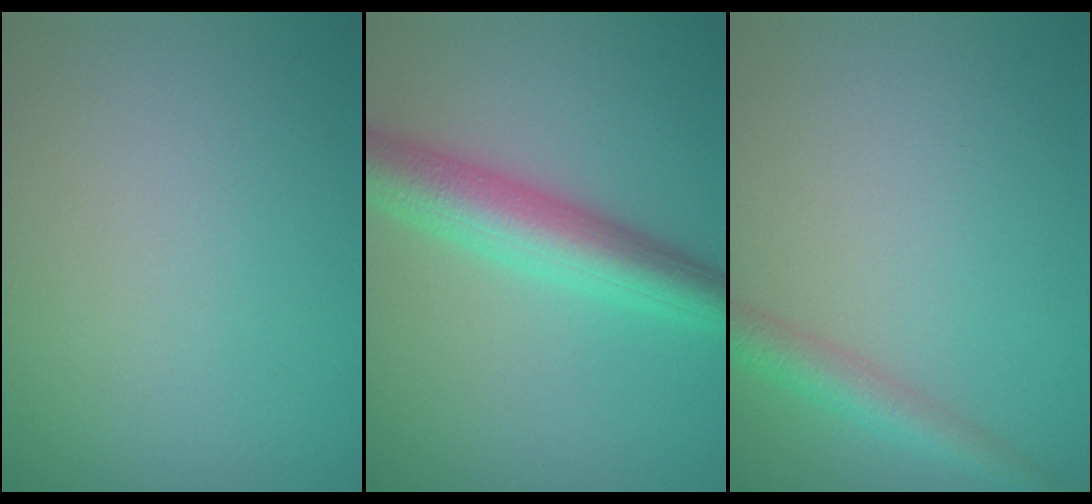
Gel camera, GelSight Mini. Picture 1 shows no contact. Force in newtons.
{"total": 6.4, "press": 6.4, "slide": 0.2}
{"total": 2.9, "press": 2.9, "slide": 0.0}